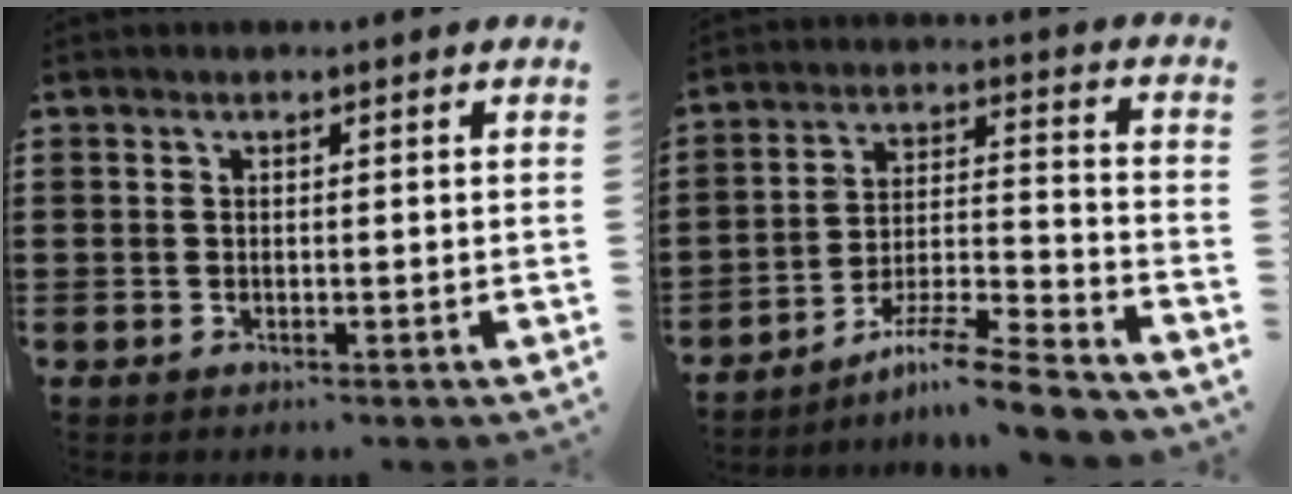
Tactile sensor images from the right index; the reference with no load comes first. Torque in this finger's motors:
{"motor_torque": [1.92, 0.21, 0.16, 0.06]}